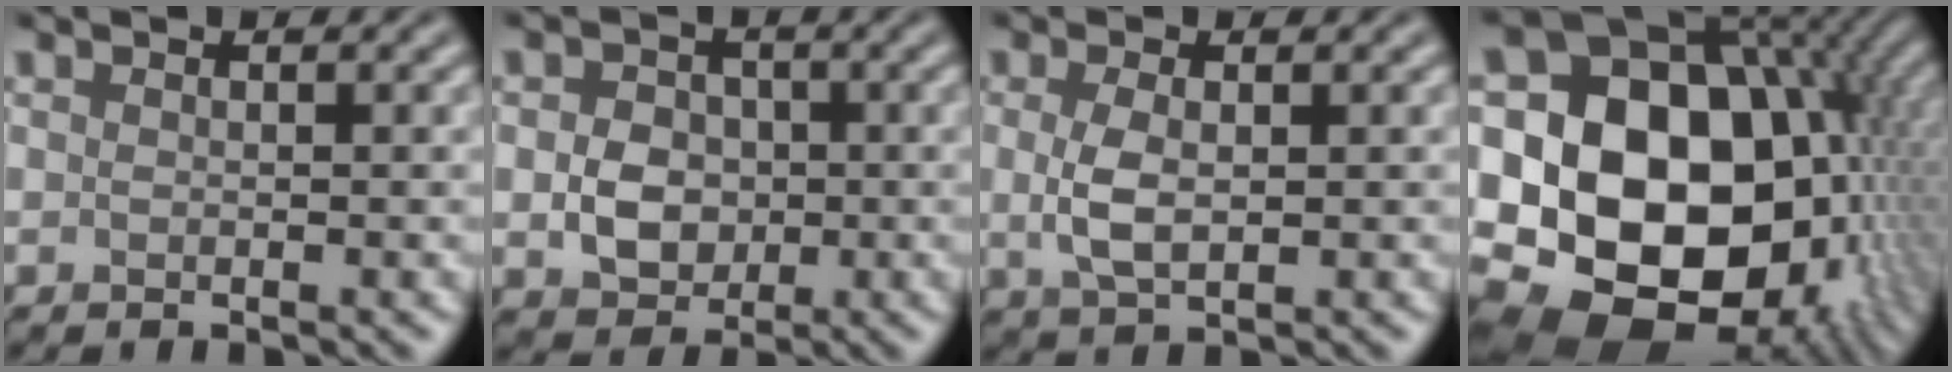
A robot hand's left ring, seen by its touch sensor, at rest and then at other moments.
{"total": 3.6, "force": [-0.4, 2.9, 2.0], "torque": [-0.032, 0.000, -0.010]}
{"total": 2.8, "force": [0.2, 1.3, 2.5], "torque": [-0.060, -0.002, 0.003]}
{"total": 22.3, "force": [-1.2, 16.7, 14.6], "torque": [-0.231, -0.003, -0.016]}